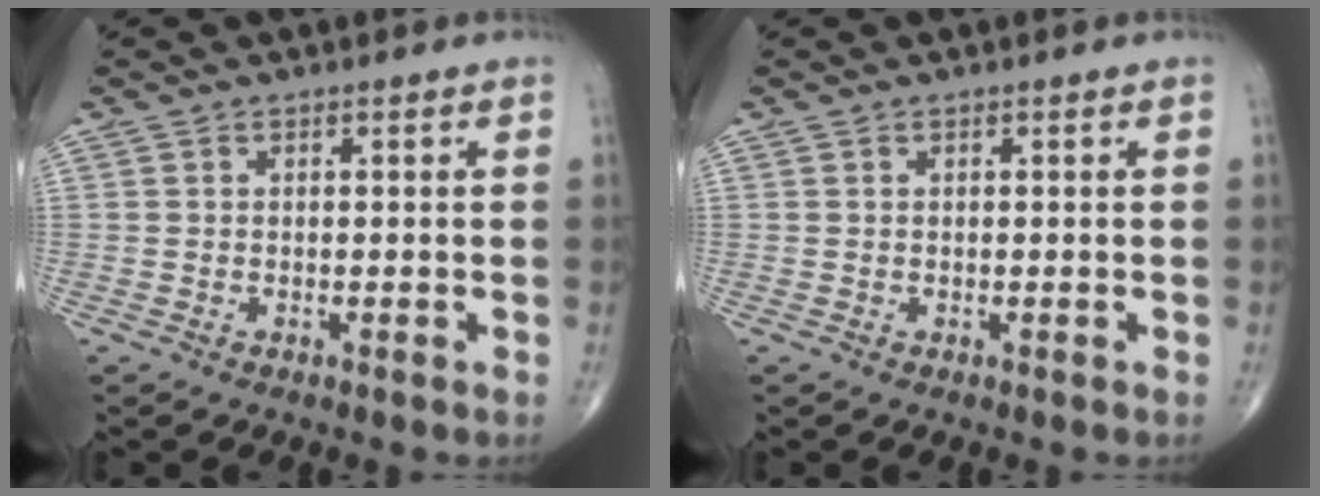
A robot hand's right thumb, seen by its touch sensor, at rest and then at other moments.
{"total": 0.0}